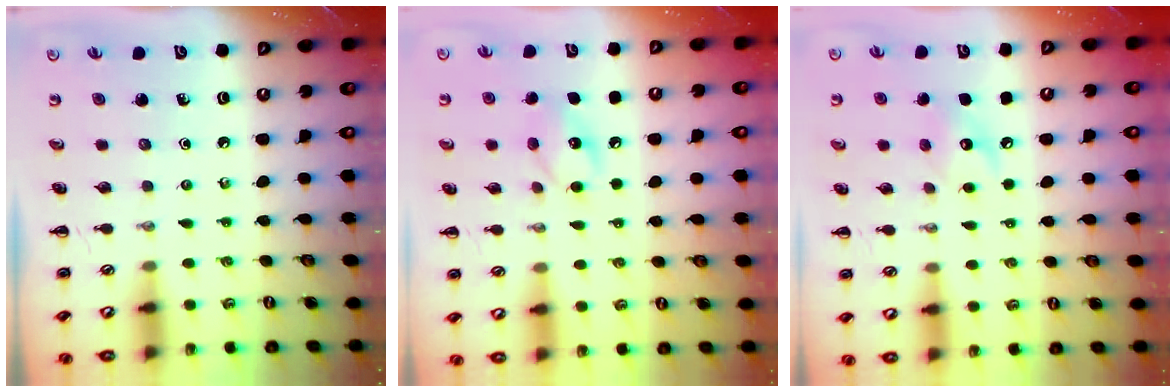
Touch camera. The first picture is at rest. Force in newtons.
{"total": 8.8, "press": 8.7, "slide": 1.4}
{"total": 8.0, "press": 8.0, "slide": 0.7}